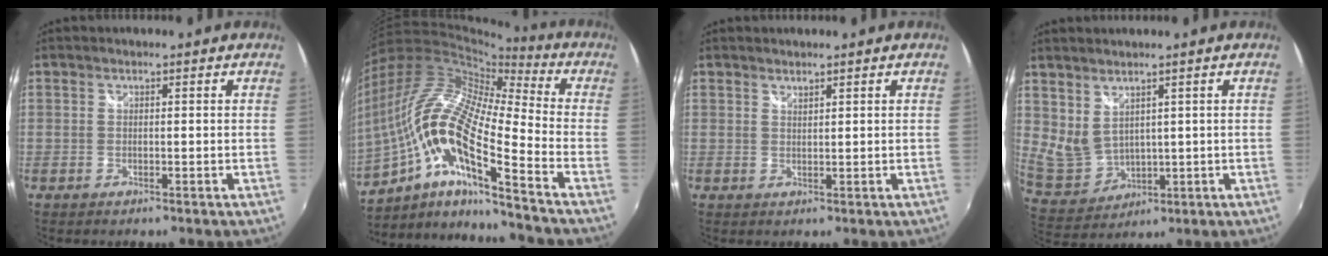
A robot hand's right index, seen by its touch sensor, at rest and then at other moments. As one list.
[{"total": 20.1, "force": [-7.7, 3.3, 18.3], "torque": [-0.312, -0.035, -0.169]}, {"total": 1.1, "force": [1.0, 0.1, 0.2], "torque": [-0.003, 0.001, 0.018]}, {"total": 6.8, "force": [3.7, 4.1, 3.9], "torque": [-0.075, -0.008, 0.096]}]